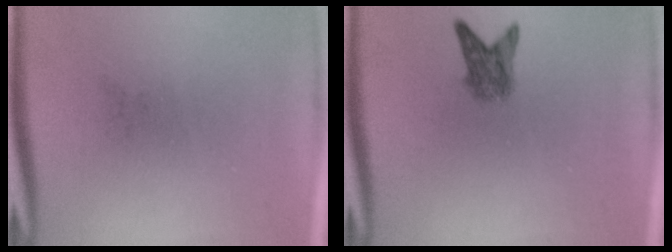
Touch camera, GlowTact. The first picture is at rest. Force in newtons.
{"total": 3.2}